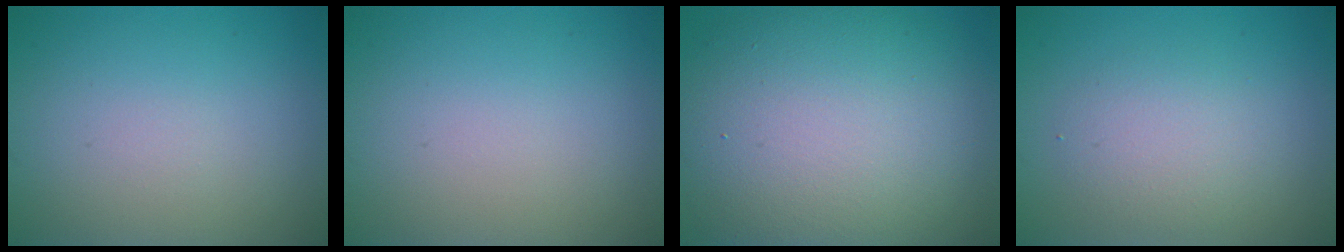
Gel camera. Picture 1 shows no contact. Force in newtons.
{"total": 0.0}
{"total": 13.8, "press": 13.8, "slide": 0.7}
{"total": 2.6, "press": 2.6, "slide": 0.3}